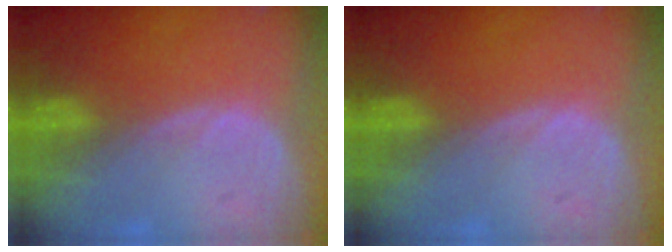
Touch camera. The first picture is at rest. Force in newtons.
{"total": 0.0}